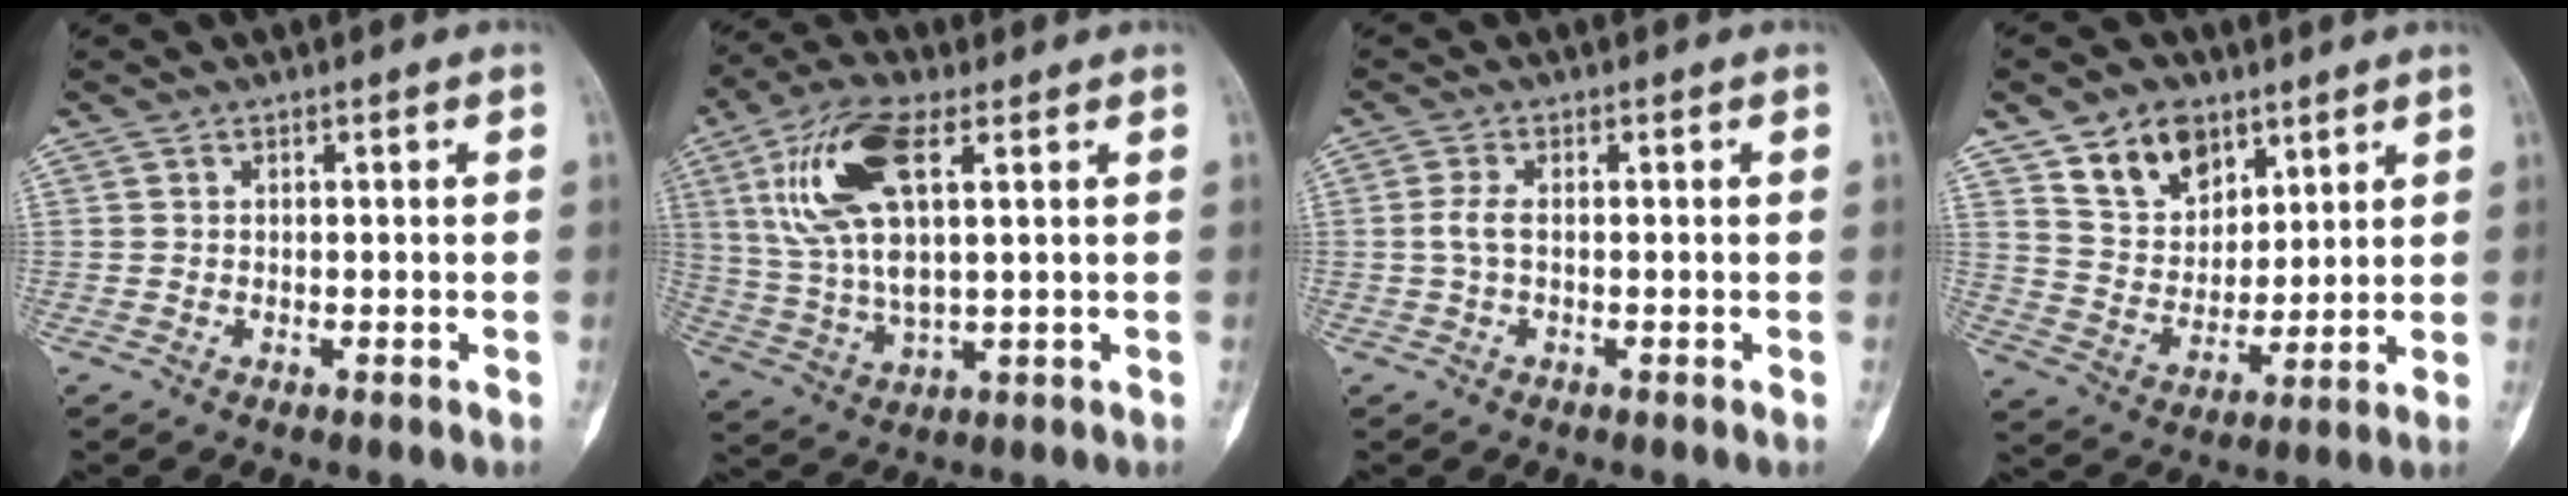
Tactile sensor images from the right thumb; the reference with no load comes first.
{"total": 15.2, "force": [4.9, 5.4, 13.4], "torque": [-0.282, 0.001, 0.097]}
{"total": 2.3, "force": [-0.3, 0.7, 2.1], "torque": [-0.053, -0.001, -0.008]}
{"total": 11.5, "force": [7.1, 7.7, 4.7], "torque": [-0.051, -0.038, 0.134]}